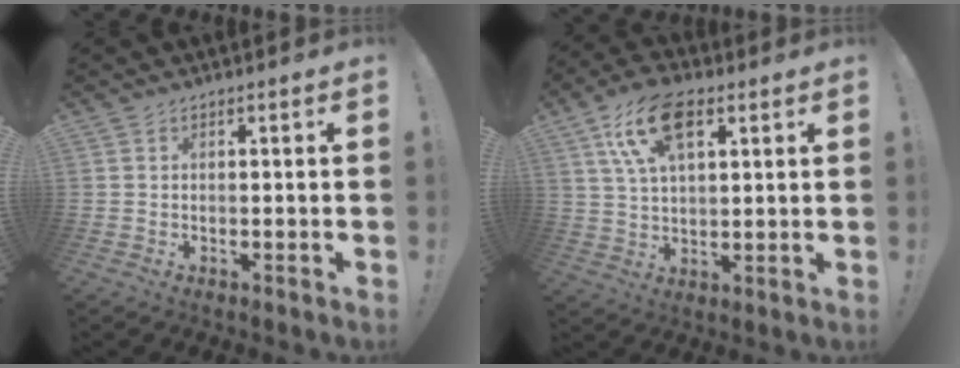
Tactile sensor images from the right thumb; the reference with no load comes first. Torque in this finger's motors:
{"motor_torque": [1.15, 1.30, 0.54, 0.54, 0.09]}